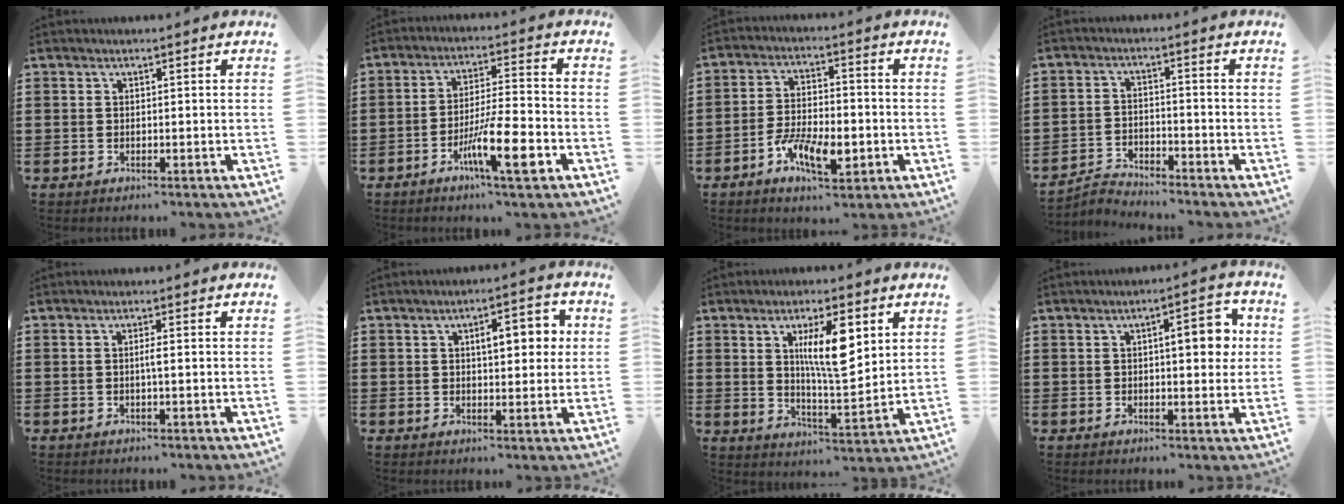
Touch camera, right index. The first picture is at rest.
{"total": 9.9, "force": [-4.6, 1.4, 8.6], "torque": [-0.157, -0.002, -0.082]}
{"total": 8.0, "force": [-3.6, 3.2, 6.5], "torque": [-0.136, -0.003, -0.065]}
{"total": 2.8, "force": [-2.8, 0.3, 0.0], "torque": [-0.008, 0.004, -0.061]}
{"total": 1.3, "force": [-0.1, 0.0, 1.3], "torque": [-0.026, -0.002, -0.003]}
{"total": 5.8, "force": [1.3, 2.3, 5.1], "torque": [-0.070, -0.001, 0.011]}
{"total": 9.5, "force": [3.6, 2.6, 8.4], "torque": [-0.145, -0.001, 0.055]}
{"total": 6.0, "force": [1.0, 2.0, 5.5], "torque": [-0.075, -0.002, 0.006]}